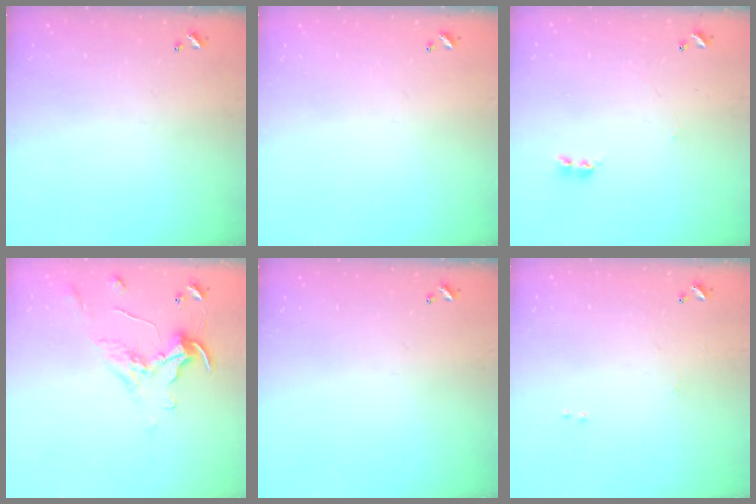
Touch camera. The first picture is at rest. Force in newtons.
{"total": 0.0}
{"total": 2.2, "press": 2.1, "slide": 0.5}
{"total": 0.8, "press": 0.5, "slide": 0.6}
{"total": 0.0}
{"total": 1.8, "press": 1.8, "slide": 0.6}